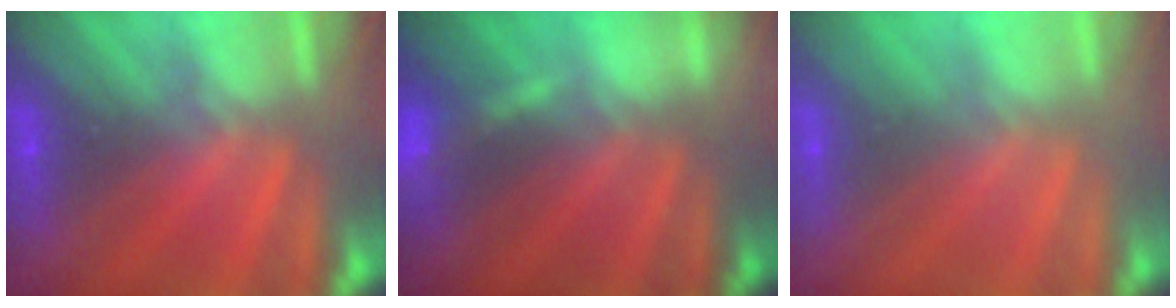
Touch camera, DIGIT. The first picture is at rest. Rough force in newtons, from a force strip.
{"total": 3.5}
{"total": 3.4}